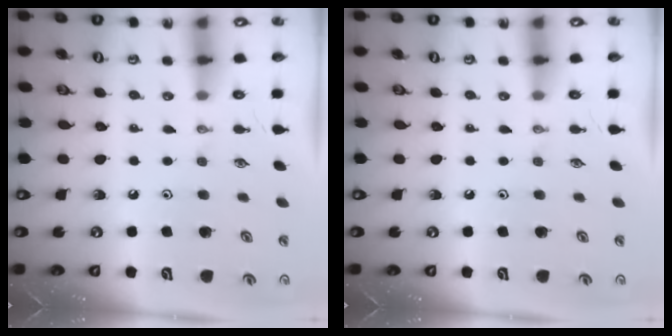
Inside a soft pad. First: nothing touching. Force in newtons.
{"total": 0.0}